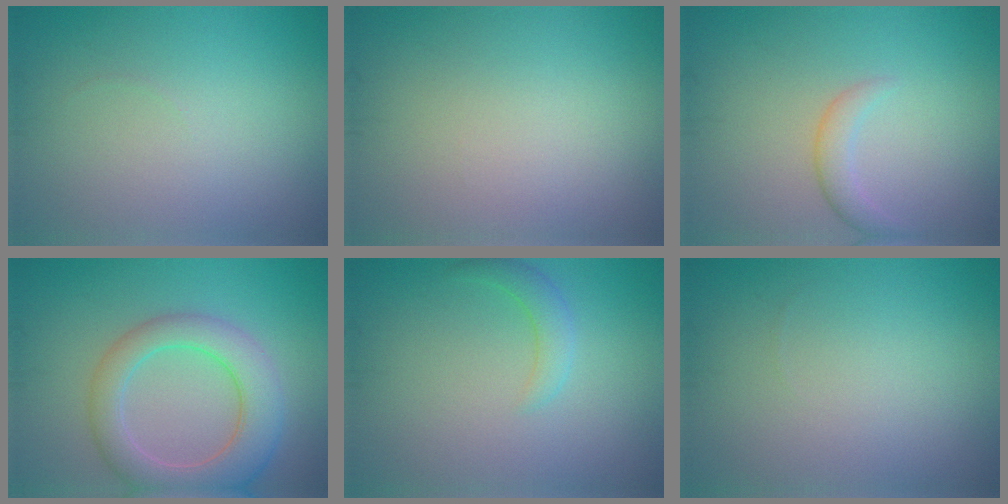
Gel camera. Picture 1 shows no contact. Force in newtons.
{"total": 0.0}
{"total": 1.9, "press": 1.9, "slide": 0.0}
{"total": 6.6, "press": 6.5, "slide": 0.6}
{"total": 2.0, "press": 2.0, "slide": 0.1}
{"total": 0.0}